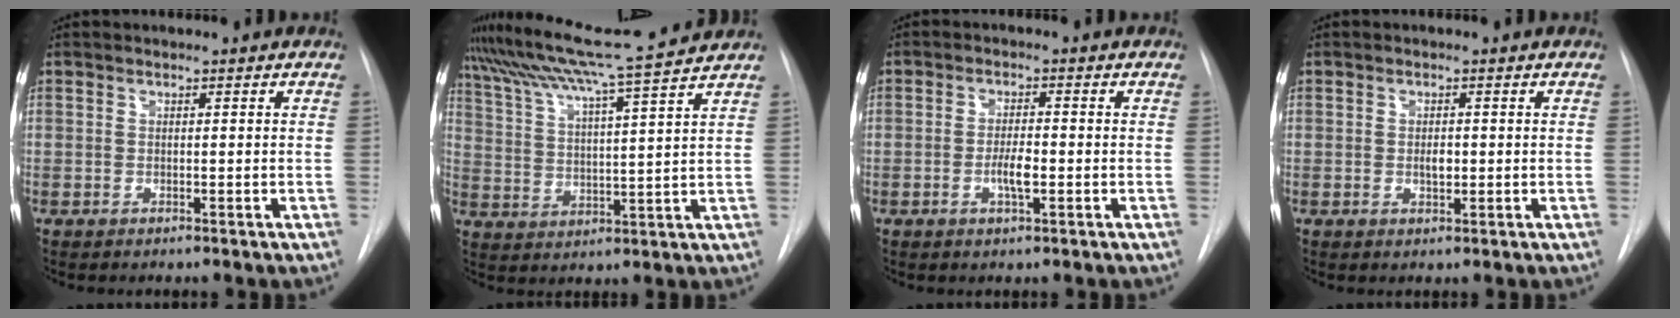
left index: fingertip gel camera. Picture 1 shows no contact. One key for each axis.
{"total": 16.3, "fx": 14.4, "fy": -1.6, "fz": 7.6, "tx": -0.139, "ty": -0.001, "tz": 0.217}
{"total": 3.5, "fx": -1.0, "fy": 0.8, "fz": 3.3, "tx": -0.061, "ty": 0.000, "tz": -0.016}
{"total": 2.3, "fx": -0.1, "fy": 1.4, "fz": 1.8, "tx": -0.029, "ty": 0.000, "tz": 0.001}